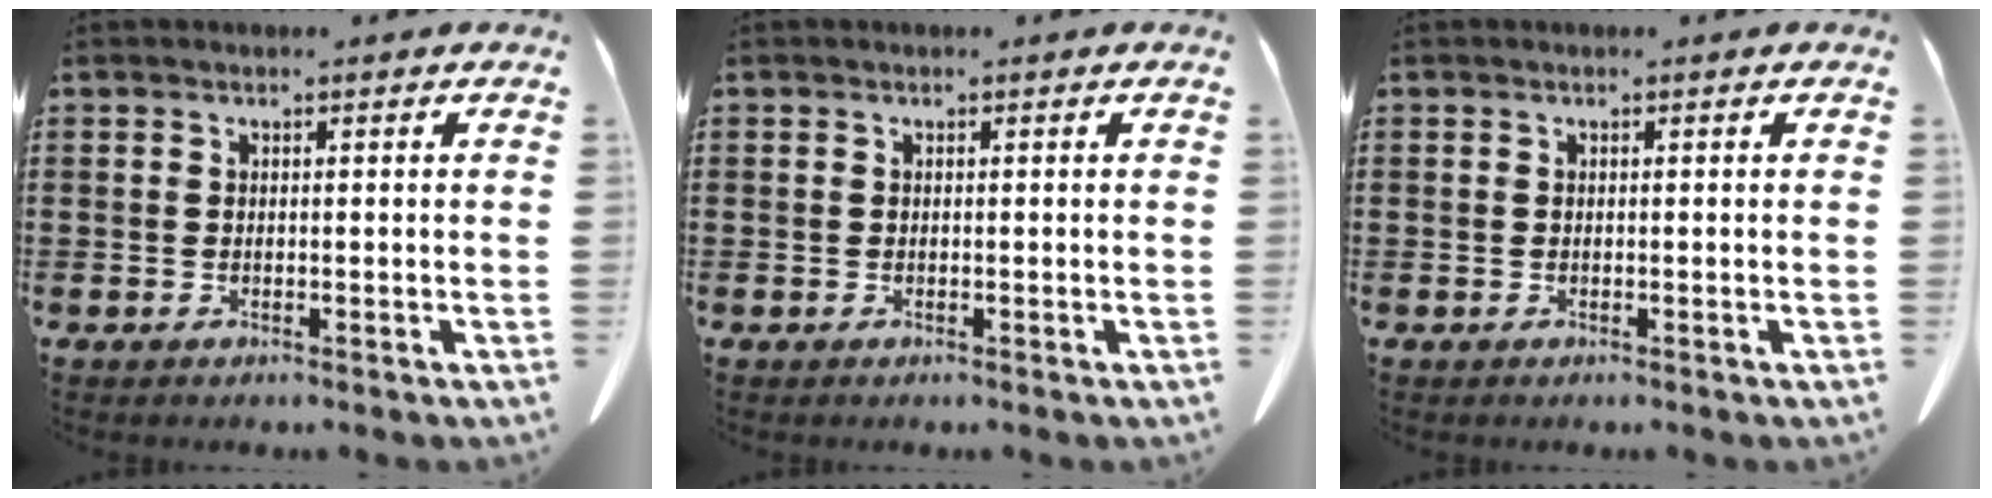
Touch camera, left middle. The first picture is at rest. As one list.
[{"total": 0.0}, {"total": 0.0}]